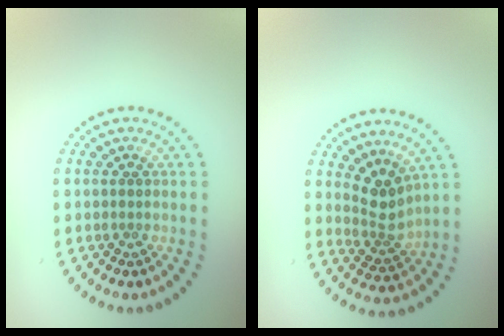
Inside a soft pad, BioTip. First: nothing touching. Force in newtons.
{"total": 2.9, "press": 2.2, "slide": 1.8}